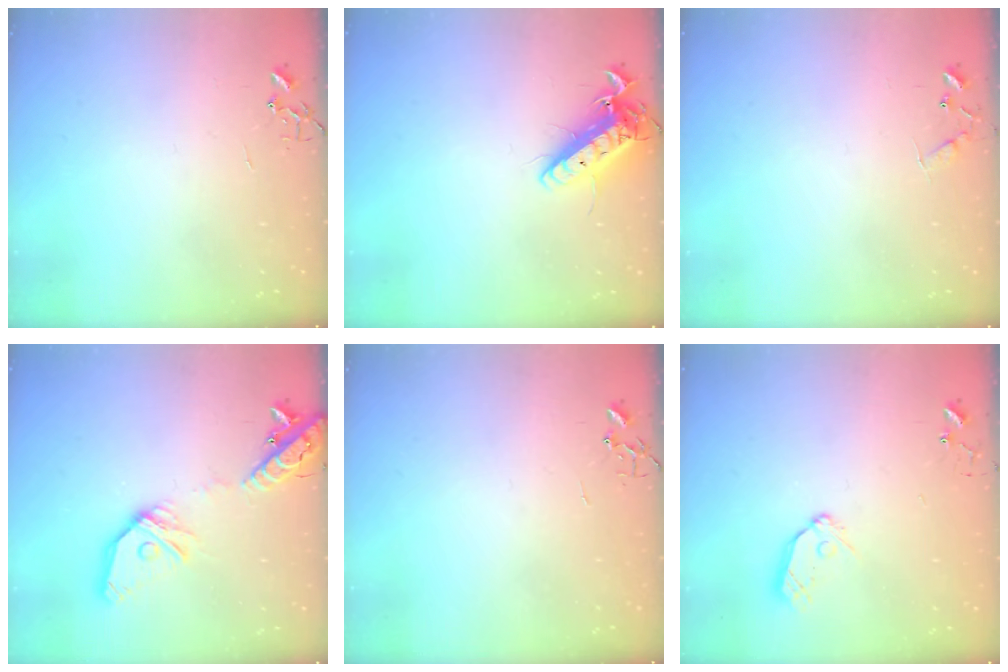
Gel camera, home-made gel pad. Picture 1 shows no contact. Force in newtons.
{"total": 15.0, "press": 14.8, "slide": 2.4}
{"total": 6.5, "press": 6.5, "slide": 0.6}
{"total": 18.2, "press": 18.0, "slide": 3.2}
{"total": 0.0}
{"total": 8.4, "press": 8.4, "slide": 0.7}